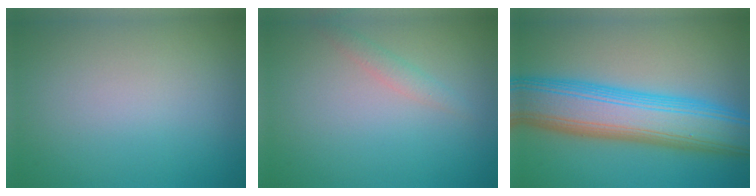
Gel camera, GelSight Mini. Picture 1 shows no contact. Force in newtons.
{"total": 1.3, "press": 1.3, "slide": 0.1}
{"total": 11.4, "press": 11.4, "slide": 0.3}